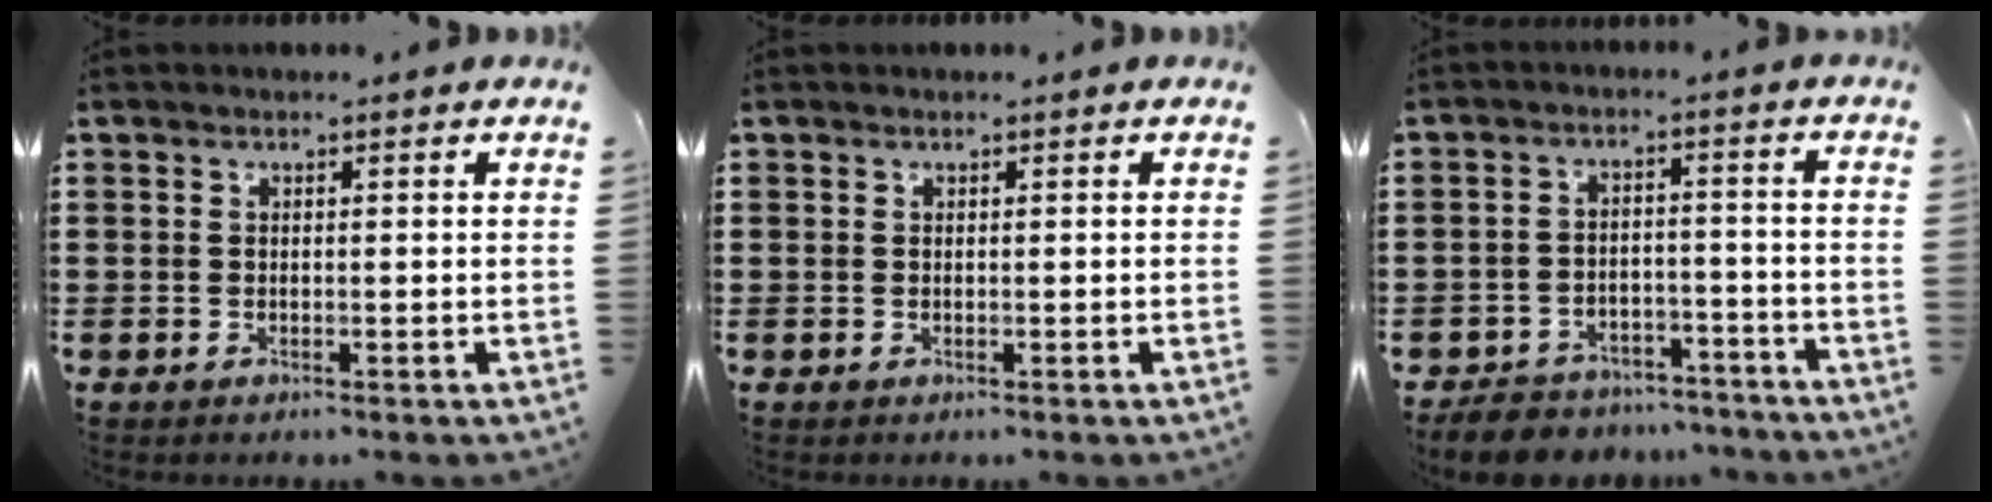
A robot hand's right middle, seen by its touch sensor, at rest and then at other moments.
{"total": 0.0}
{"total": 6.4, "force": [-6.1, 1.5, 0.6], "torque": [-0.016, 0.015, -0.124]}